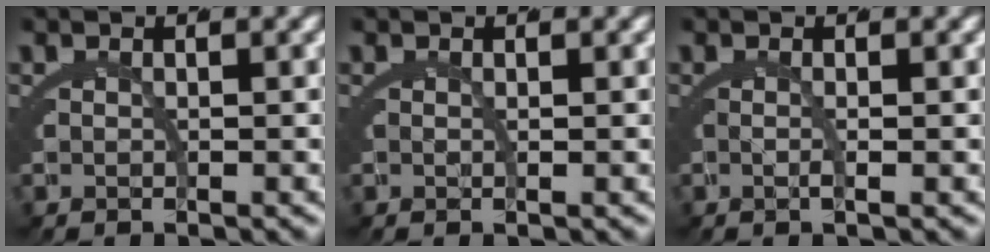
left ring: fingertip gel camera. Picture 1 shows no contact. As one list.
[{"total": 1.0, "force": [0.2, 0.6, 0.8], "torque": [-0.022, -0.003, 0.004]}, {"total": 1.4, "force": [0.0, 0.5, 1.4], "torque": [-0.029, 0.000, -0.001]}]